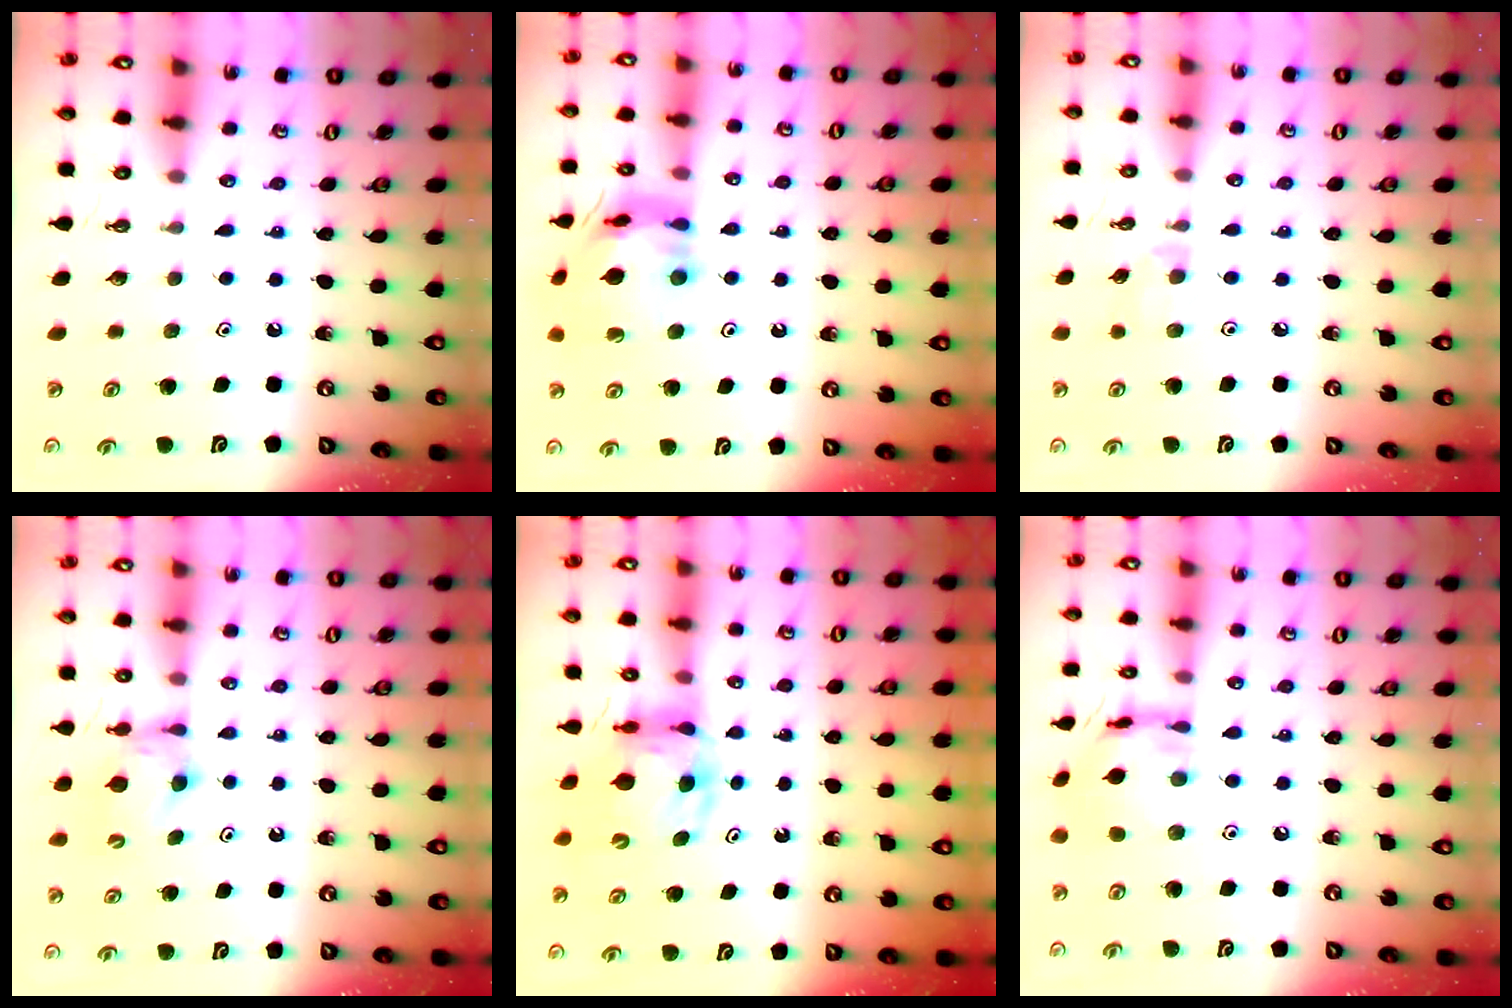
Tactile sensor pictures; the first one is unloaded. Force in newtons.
{"total": 15.1, "press": 15.0, "slide": 1.6}
{"total": 3.9, "press": 3.9, "slide": 0.6}
{"total": 7.1, "press": 7.1, "slide": 0.1}
{"total": 7.1, "press": 7.1, "slide": 0.9}
{"total": 12.8, "press": 12.7, "slide": 1.0}